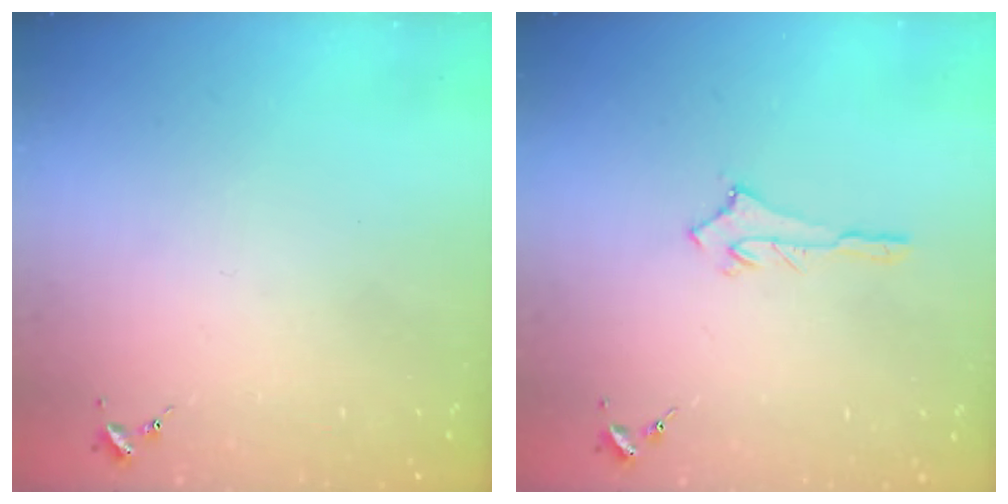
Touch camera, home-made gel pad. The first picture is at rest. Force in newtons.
{"total": 2.6, "press": 2.6, "slide": 0.4}